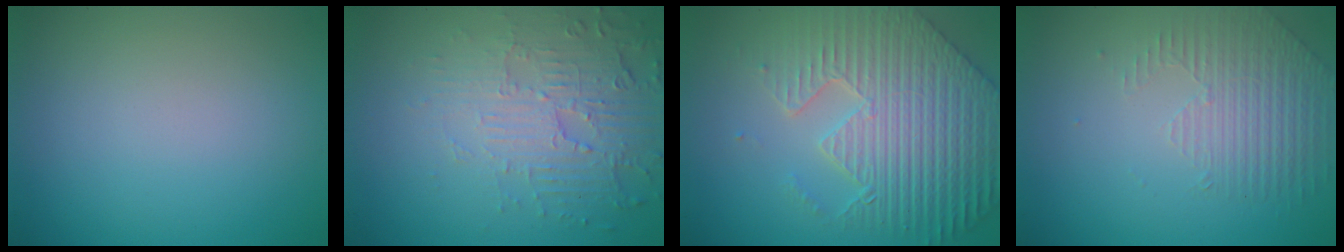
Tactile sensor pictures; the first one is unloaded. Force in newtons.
{"total": 5.9, "press": 3.8, "slide": 4.5}
{"total": 8.2, "press": 6.4, "slide": 5.1}
{"total": 1.7, "press": 1.3, "slide": 1.1}